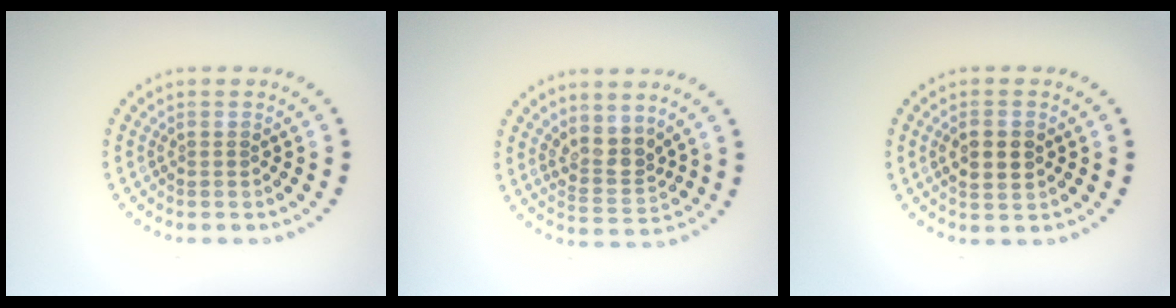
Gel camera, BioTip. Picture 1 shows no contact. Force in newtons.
{"total": 2.9, "press": 2.3, "slide": 1.8}
{"total": 2.7, "press": 2.7, "slide": 0.2}